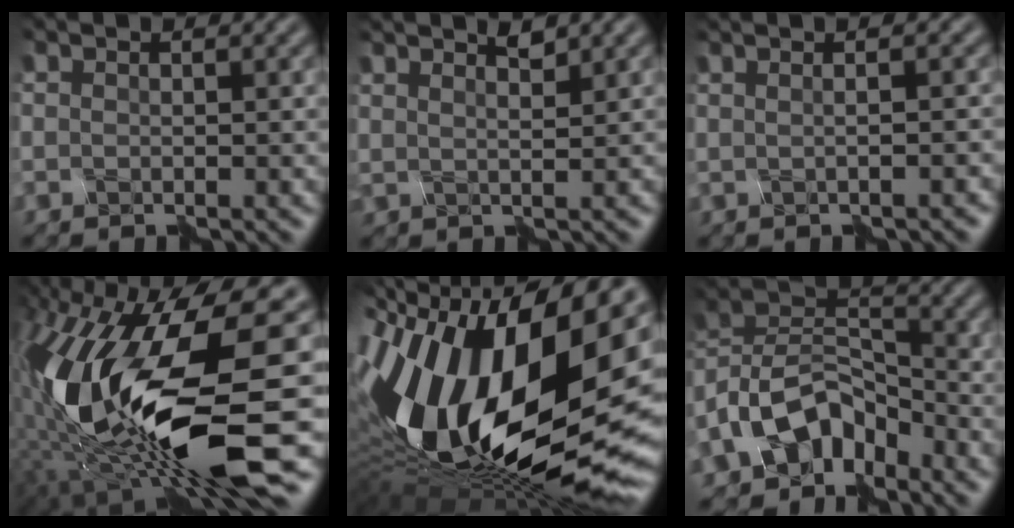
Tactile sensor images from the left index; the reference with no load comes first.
{"total": 1.5, "force": [1.0, -1.1, -0.2], "torque": [-0.001, -0.002, 0.024]}
{"total": 1.1, "force": [-0.2, -0.8, 0.7], "torque": [-0.005, 0.004, -0.005]}
{"total": 14.6, "force": [-3.2, 3.9, 13.7], "torque": [-0.280, -0.009, -0.052]}
{"total": 20.2, "force": [-2.8, 10.0, 17.3], "torque": [-0.358, -0.043, -0.036]}
{"total": 6.7, "force": [-5.0, 3.5, 2.7], "torque": [-0.051, 0.013, -0.110]}